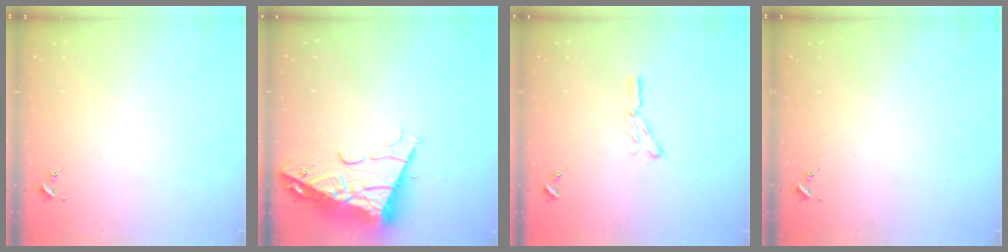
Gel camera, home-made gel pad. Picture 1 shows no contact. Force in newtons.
{"total": 15.2, "press": 15.1, "slide": 1.8}
{"total": 4.7, "press": 4.6, "slide": 0.6}
{"total": 0.0}